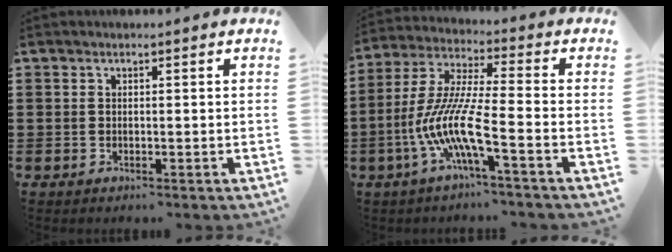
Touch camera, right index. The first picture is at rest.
{"total": 10.4, "force": [-4.9, 1.2, 9.2], "torque": [-0.220, -0.018, -0.105]}